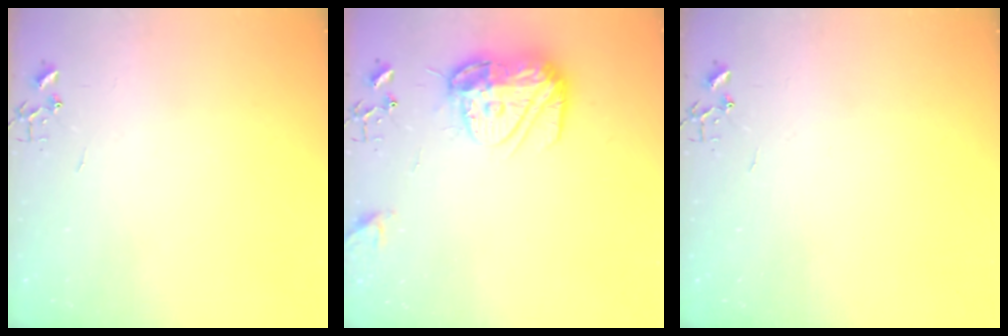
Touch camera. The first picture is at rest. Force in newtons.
{"total": 14.7, "press": 14.6, "slide": 1.5}
{"total": 0.0}